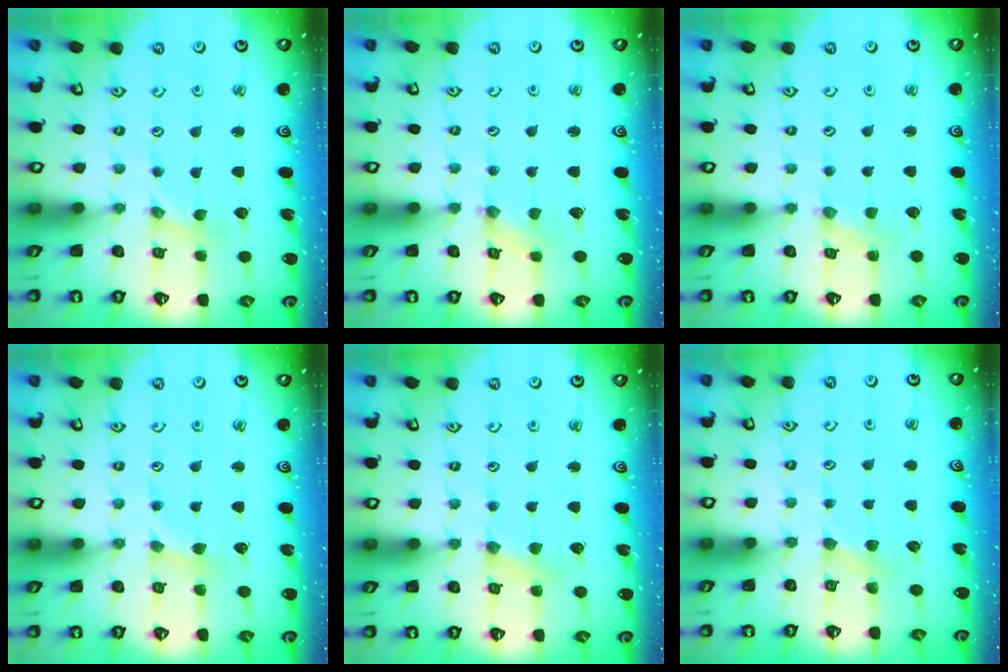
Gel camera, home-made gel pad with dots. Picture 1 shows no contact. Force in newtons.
{"total": 0.6, "press": 0.5, "slide": 0.2}
{"total": 1.3, "press": 1.2, "slide": 0.2}
{"total": 2.6, "press": 2.6, "slide": 0.3}
{"total": 4.4, "press": 4.4, "slide": 0.5}
{"total": 2.9, "press": 2.9, "slide": 0.5}